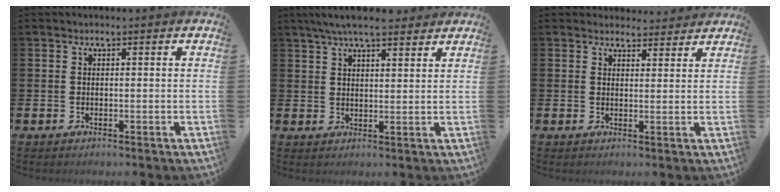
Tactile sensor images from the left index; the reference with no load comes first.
{"total": 5.7, "force": [5.1, 1.0, 2.3], "torque": [-0.056, -0.014, 0.092]}
{"total": 3.0, "force": [2.9, 0.8, -0.1], "torque": [0.006, -0.016, 0.051]}